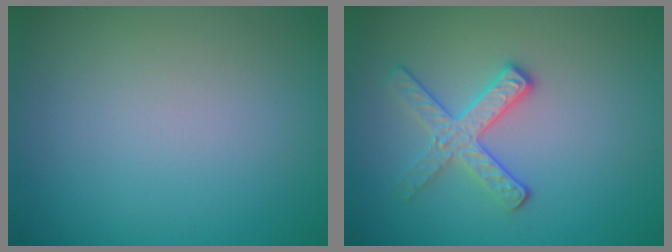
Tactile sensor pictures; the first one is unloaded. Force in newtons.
{"total": 2.8, "press": 2.6, "slide": 1.0}